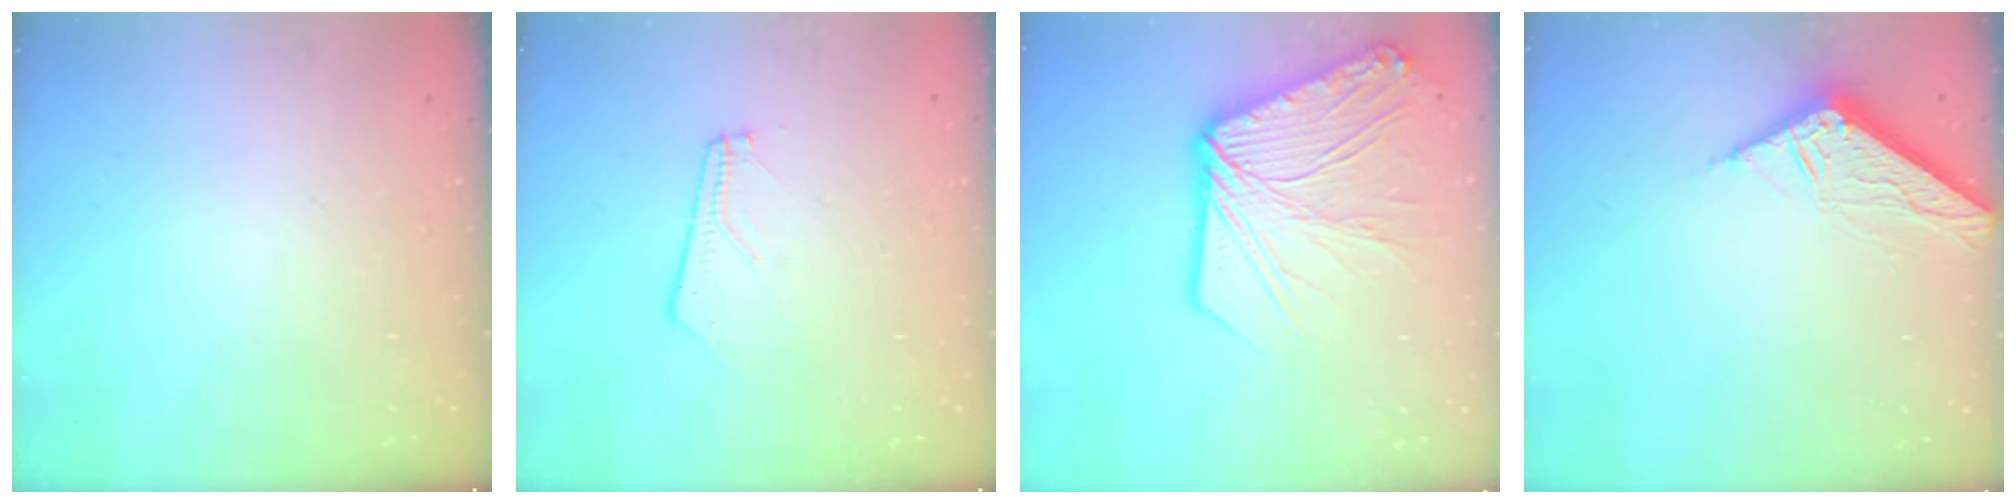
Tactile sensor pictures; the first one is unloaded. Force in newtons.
{"total": 2.7, "press": 2.7, "slide": 0.4}
{"total": 20.8, "press": 20.6, "slide": 2.7}
{"total": 8.2, "press": 8.2, "slide": 0.5}